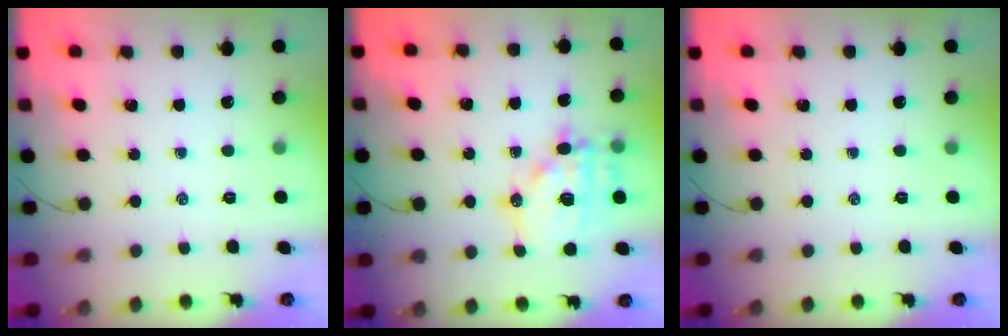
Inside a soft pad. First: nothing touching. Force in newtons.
{"total": 15.8, "press": 15.4, "slide": 3.4}
{"total": 0.0}